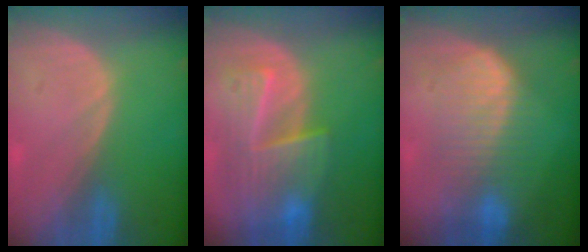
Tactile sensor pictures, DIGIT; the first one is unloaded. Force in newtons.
{"total": 9.5, "press": 8.4, "slide": 4.4}
{"total": 7.3, "press": 7.3, "slide": 0.2}